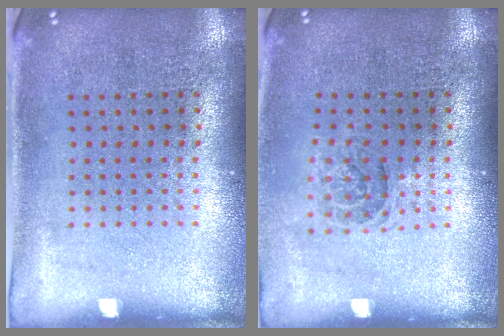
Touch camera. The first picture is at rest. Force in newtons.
{"total": 1.2, "press": 1.0, "slide": 0.6}